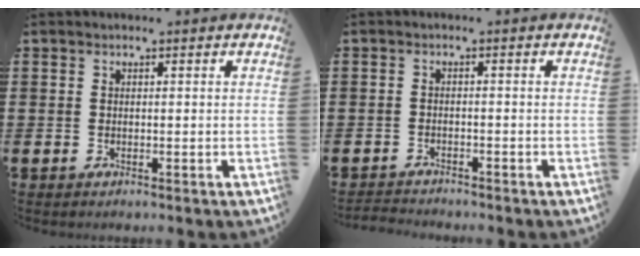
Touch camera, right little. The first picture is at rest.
{"total": 1.0, "force": [-0.9, -0.1, -0.2], "torque": [0.001, 0.002, -0.020]}